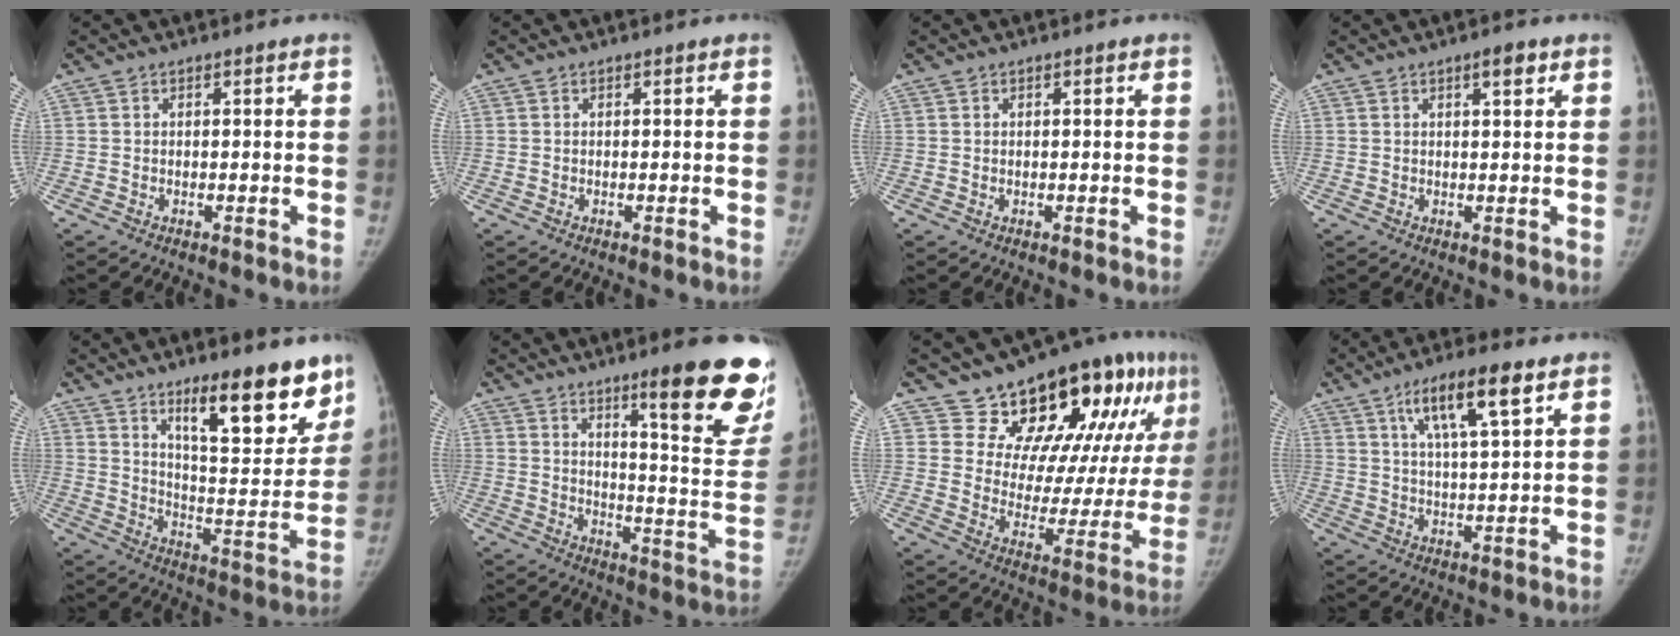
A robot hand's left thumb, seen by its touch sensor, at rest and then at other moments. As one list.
[{"total": 0.0}, {"total": 0.0}, {"total": 2.8, "force": [1.5, 0.8, 2.2], "torque": [-0.027, -0.006, 0.022]}, {"total": 19.0, "force": [12.4, 5.5, 13.2], "torque": [-0.135, -0.088, 0.192]}, {"total": 20.7, "force": [12.8, 3.3, 16.0], "torque": [-0.169, -0.083, 0.183]}, {"total": 21.3, "force": [13.4, 9.2, 13.7], "torque": [-0.136, -0.074, 0.192]}, {"total": 11.4, "force": [6.0, 2.3, 9.4], "torque": [-0.159, -0.018, 0.105]}]